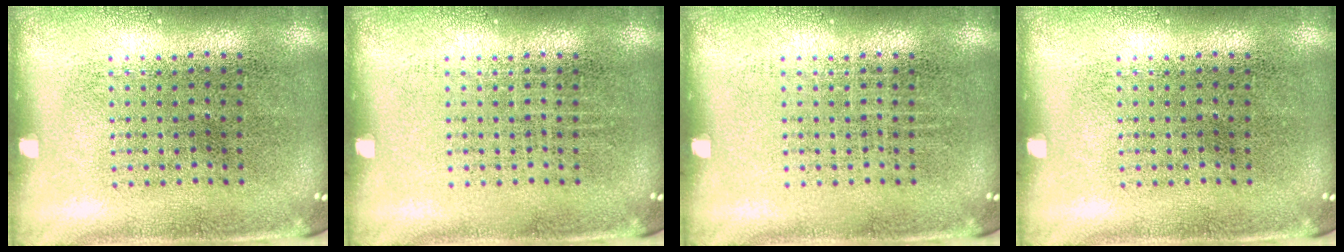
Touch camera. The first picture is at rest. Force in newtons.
{"total": 0.0}
{"total": 0.0}
{"total": 0.0}